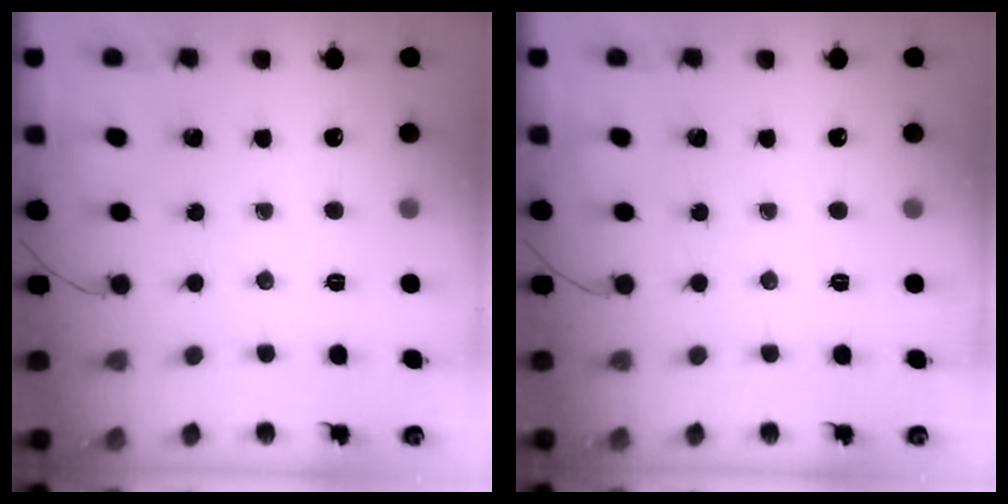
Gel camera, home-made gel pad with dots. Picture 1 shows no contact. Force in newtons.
{"total": 0.0}